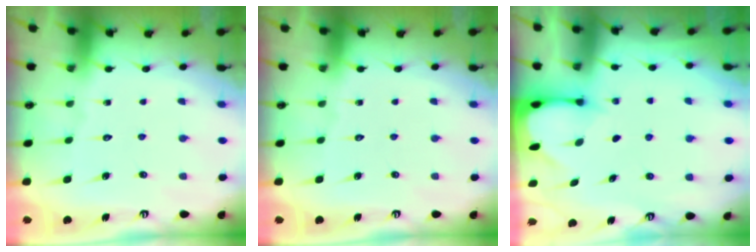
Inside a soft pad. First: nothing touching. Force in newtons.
{"total": 0.0}
{"total": 2.6, "press": 2.5, "slide": 0.4}